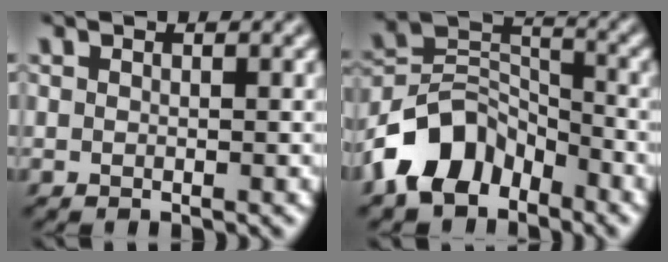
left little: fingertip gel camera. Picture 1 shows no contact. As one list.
[{"total": 7.3, "force": [-4.9, 4.4, 3.1], "torque": [-0.050, 0.005, -0.105]}]